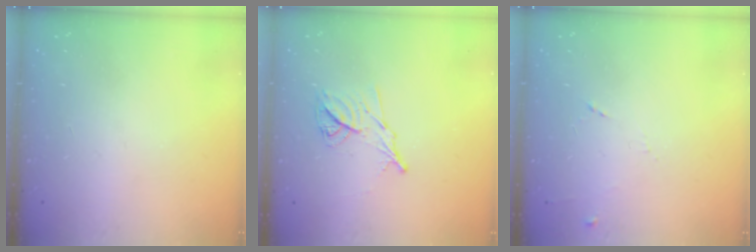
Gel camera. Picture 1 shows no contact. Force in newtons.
{"total": 10.0, "press": 10.0, "slide": 0.1}
{"total": 5.4, "press": 5.3, "slide": 0.9}